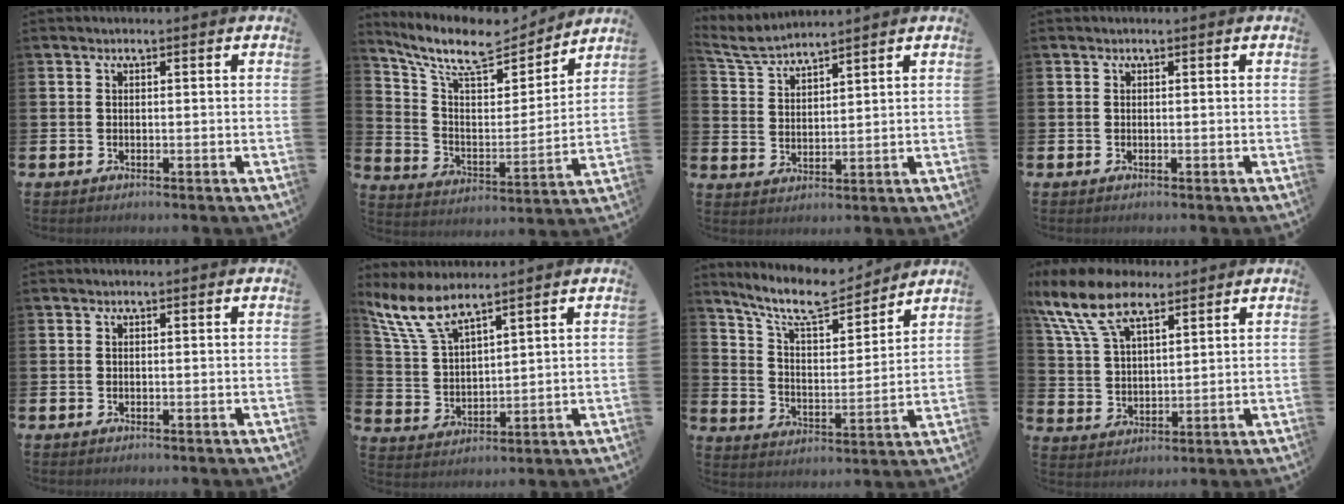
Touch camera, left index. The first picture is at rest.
{"total": 10.2, "force": [8.6, 3.2, 4.4], "torque": [-0.119, -0.057, 0.147]}
{"total": 4.5, "force": [4.5, 0.0, 0.2], "torque": [-0.024, -0.024, 0.081]}
{"total": 0.0}
{"total": 0.0}
{"total": 7.4, "force": [6.4, 1.6, 3.3], "torque": [-0.091, -0.020, 0.116]}
{"total": 9.6, "force": [8.5, 2.3, 3.8], "torque": [-0.103, -0.053, 0.149]}
{"total": 10.2, "force": [7.8, 4.3, 4.9], "torque": [-0.117, -0.022, 0.145]}